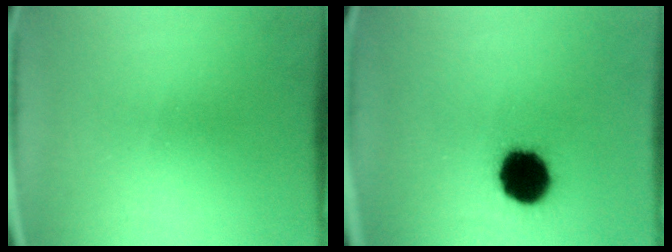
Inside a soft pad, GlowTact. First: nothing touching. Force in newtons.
{"total": 14.5}